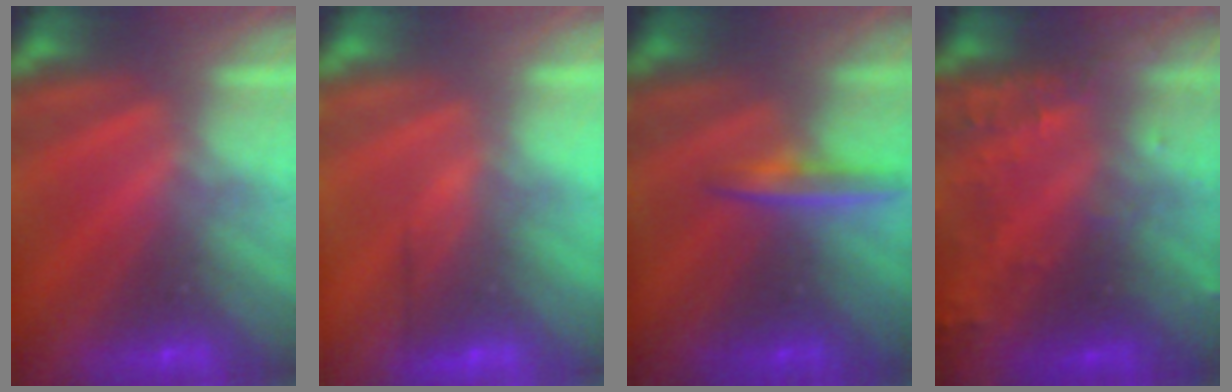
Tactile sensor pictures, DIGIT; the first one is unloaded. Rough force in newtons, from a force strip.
{"total": 3.0}
{"total": 1.5}
{"total": 8.5}